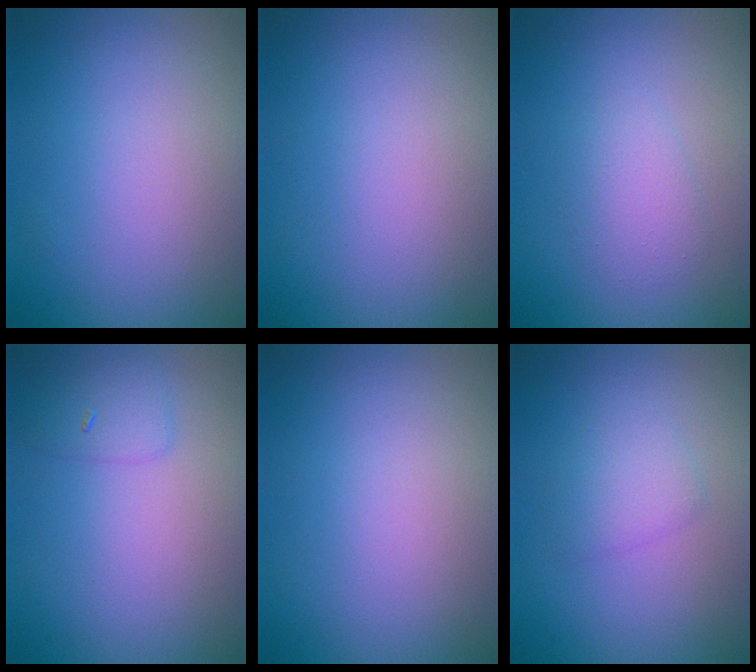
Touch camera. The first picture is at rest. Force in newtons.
{"total": 0.0}
{"total": 1.8, "press": 1.8, "slide": 0.1}
{"total": 1.6, "press": 1.6, "slide": 0.0}
{"total": 0.0}
{"total": 1.8, "press": 1.8, "slide": 0.1}